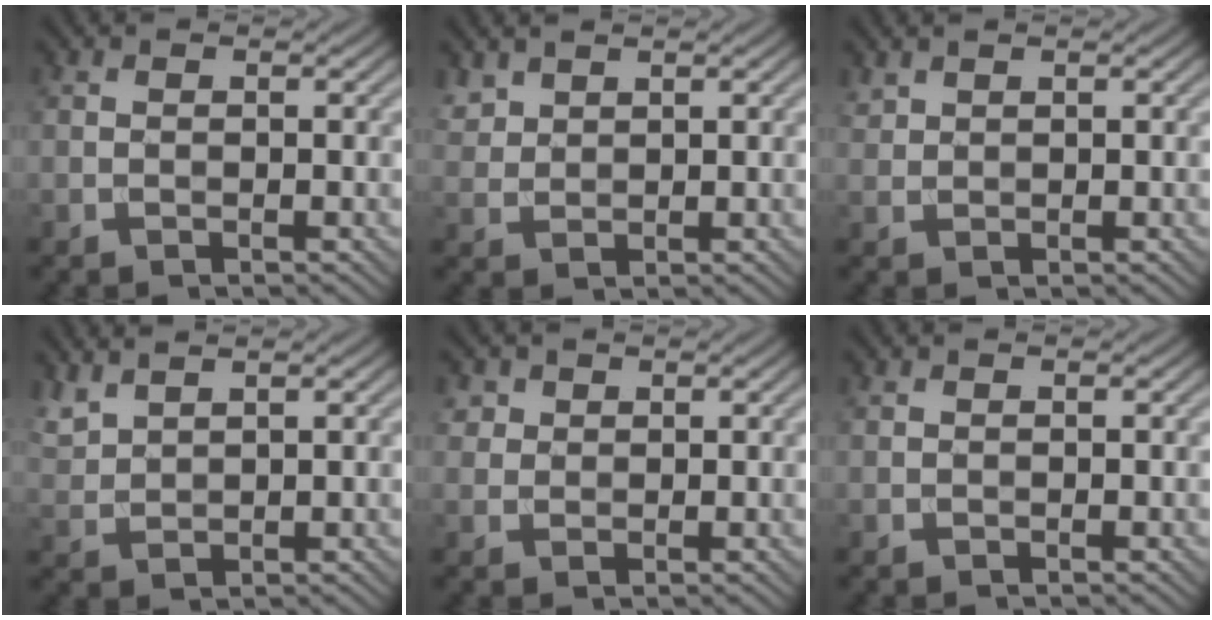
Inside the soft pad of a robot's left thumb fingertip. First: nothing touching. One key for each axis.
{"total": 2.4, "fx": 2.0, "fy": 1.1, "fz": 0.8, "tx": -0.025, "ty": 0.003, "tz": 0.049}
{"total": 1.2, "fx": 1.1, "fy": 0.4, "fz": 0.3, "tx": -0.014, "ty": 0.003, "tz": 0.029}
{"total": 3.0, "fx": 2.6, "fy": 0.6, "fz": 1.2, "tx": -0.038, "ty": 0.007, "tz": 0.062}
{"total": 2.0, "fx": 1.0, "fy": 1.6, "fz": 0.5, "tx": -0.013, "ty": -0.006, "tz": 0.023}
{"total": 0.0}